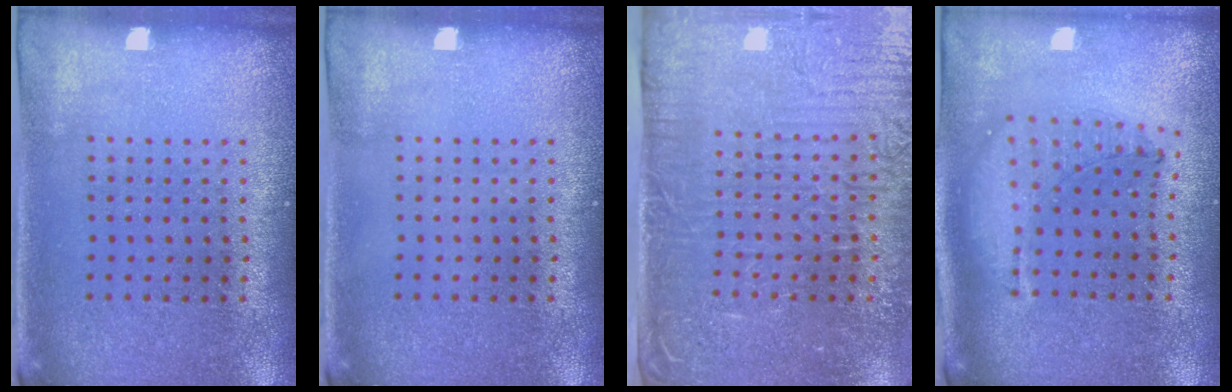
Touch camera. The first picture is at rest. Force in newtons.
{"total": 0.0}
{"total": 5.1, "press": 4.5, "slide": 2.5}
{"total": 1.3, "press": 1.2, "slide": 0.4}